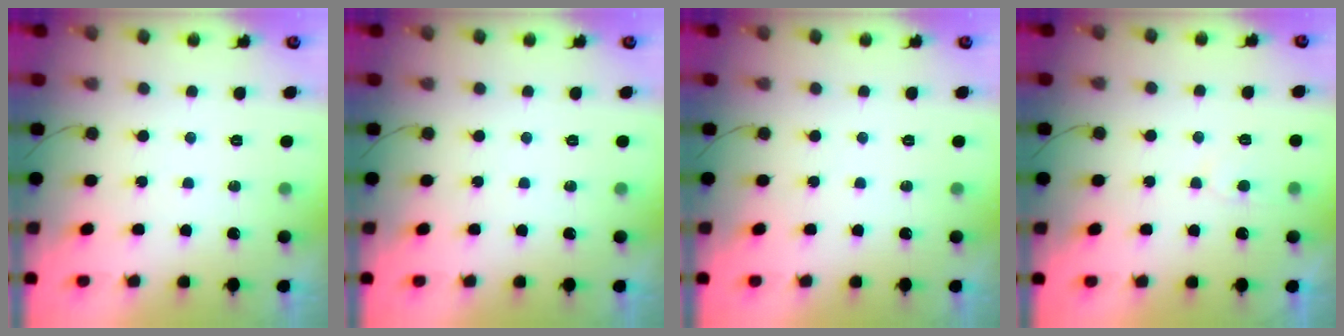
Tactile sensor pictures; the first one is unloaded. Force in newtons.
{"total": 0.0}
{"total": 0.0}
{"total": 4.7, "press": 4.7, "slide": 0.4}